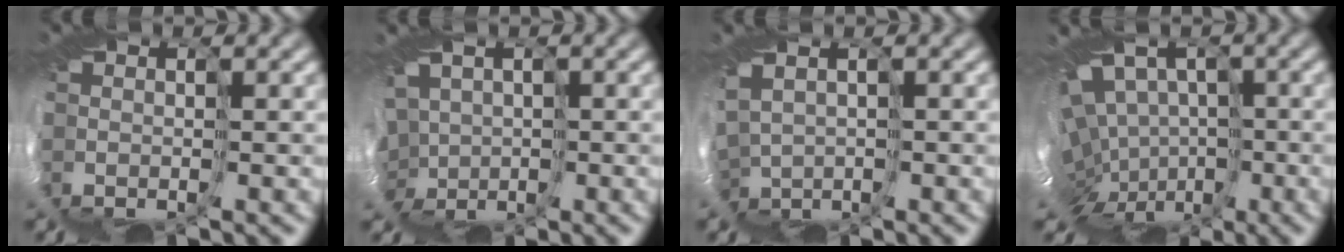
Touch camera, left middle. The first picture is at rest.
{"total": 6.3, "force": [0.4, 5.5, 3.2], "torque": [-0.095, -0.022, 0.002]}
{"total": 1.9, "force": [1.5, 1.1, -0.2], "torque": [-0.016, -0.005, 0.033]}
{"total": 11.6, "force": [-2.4, 9.3, 6.4], "torque": [-0.107, -0.012, -0.048]}